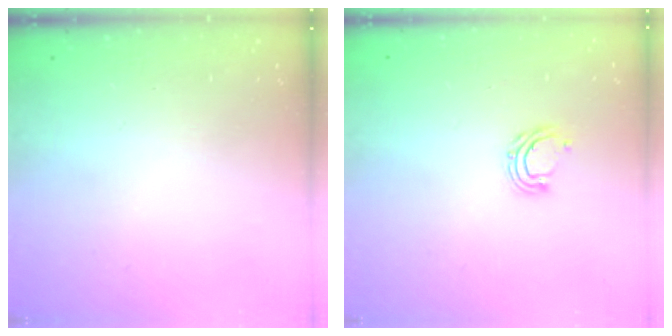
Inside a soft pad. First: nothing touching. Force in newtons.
{"total": 4.9, "press": 4.9, "slide": 0.5}